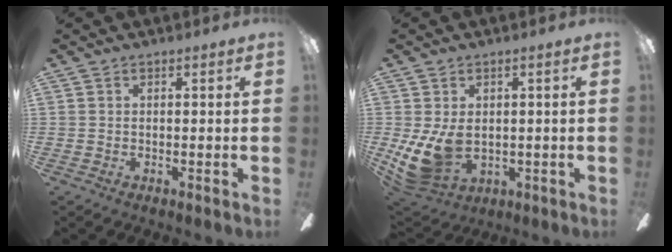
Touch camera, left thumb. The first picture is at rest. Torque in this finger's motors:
{"motor_torque": [0.02, 0.88, 1.10, 0.03, 0.23]}